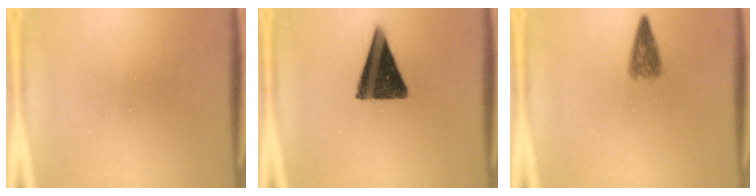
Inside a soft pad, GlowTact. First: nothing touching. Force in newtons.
{"total": 14.4}
{"total": 4.0}